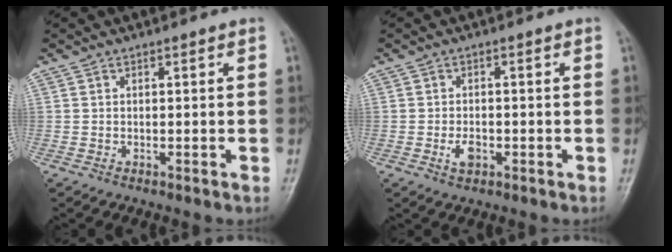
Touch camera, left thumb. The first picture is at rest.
{"total": 2.8, "force": [-1.0, 1.8, 2.0], "torque": [-0.033, 0.001, -0.018]}